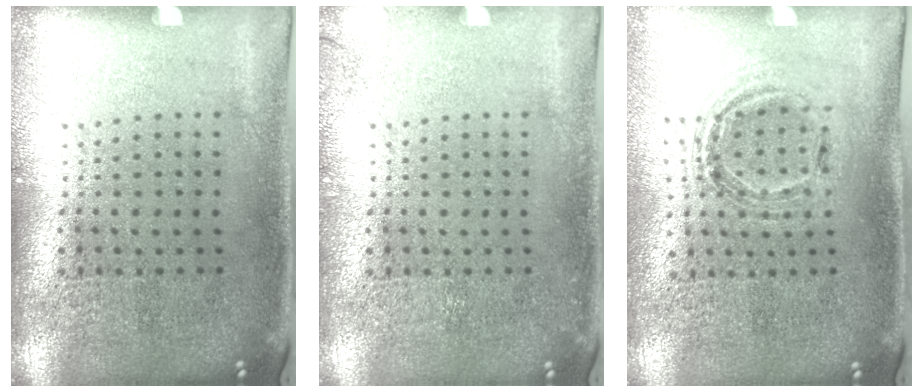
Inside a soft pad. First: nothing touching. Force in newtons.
{"total": 0.7, "press": 0.7, "slide": 0.2}
{"total": 1.0, "press": 1.0, "slide": 0.1}